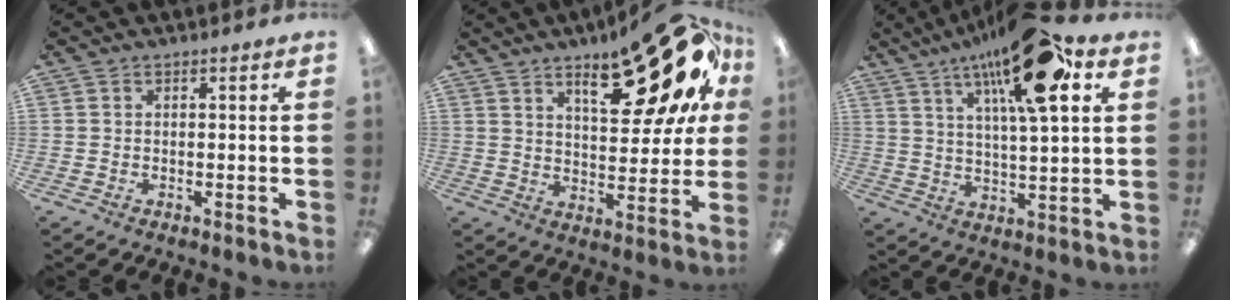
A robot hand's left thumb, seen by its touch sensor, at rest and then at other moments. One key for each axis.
{"total": 23.1, "fx": 14.3, "fy": 8.0, "fz": 16.3, "tx": -0.214, "ty": -0.093, "tz": 0.226}
{"total": 20.7, "fx": 11.4, "fy": 6.2, "fz": 16.2, "tx": -0.250, "ty": -0.046, "tz": 0.176}